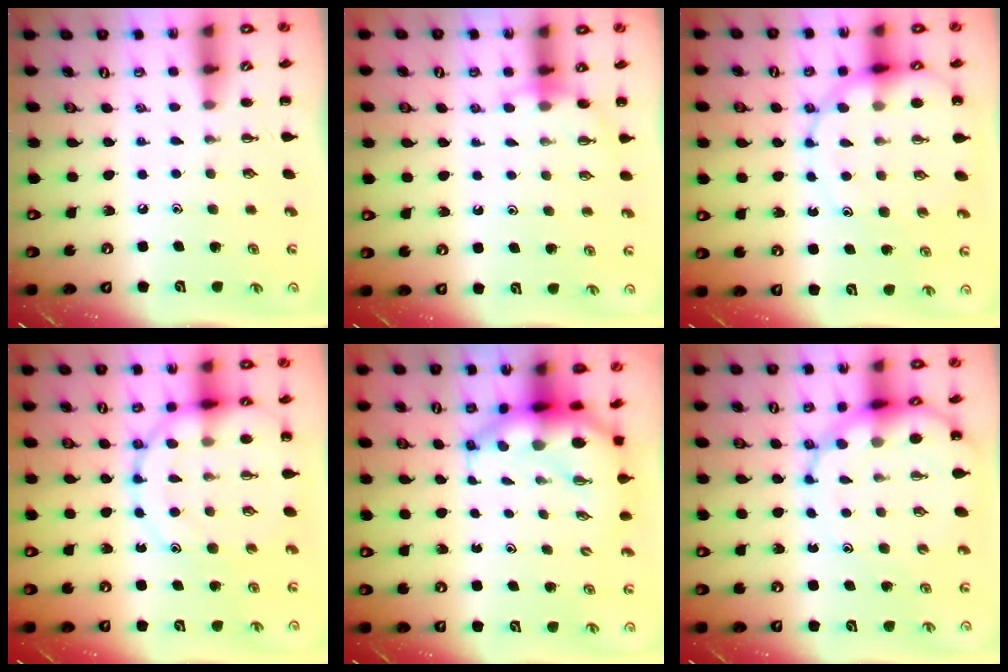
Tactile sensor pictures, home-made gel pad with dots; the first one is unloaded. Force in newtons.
{"total": 5.9, "press": 5.7, "slide": 1.5}
{"total": 12.2, "press": 11.9, "slide": 3.0}
{"total": 15.9, "press": 15.8, "slide": 2.4}
{"total": 7.3, "press": 7.0, "slide": 2.1}
{"total": 12.4, "press": 12.0, "slide": 3.4}